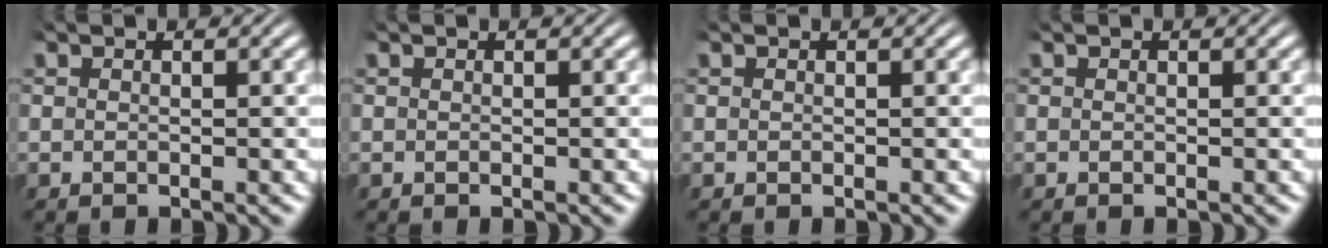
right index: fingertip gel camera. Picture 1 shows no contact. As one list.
[{"total": 0.0}, {"total": 0.0}, {"total": 0.0}]